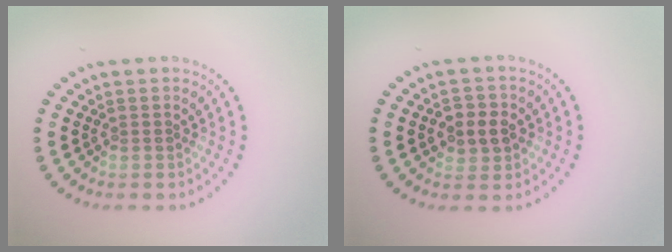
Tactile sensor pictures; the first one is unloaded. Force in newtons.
{"total": 2.6, "press": 2.5, "slide": 0.3}